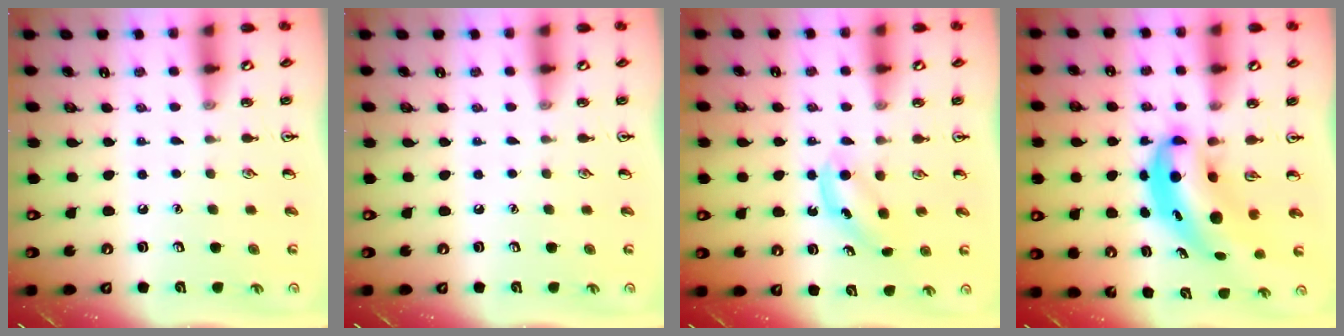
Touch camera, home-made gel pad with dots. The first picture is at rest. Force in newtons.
{"total": 0.0}
{"total": 4.0, "press": 3.9, "slide": 0.7}
{"total": 7.0, "press": 6.8, "slide": 1.7}